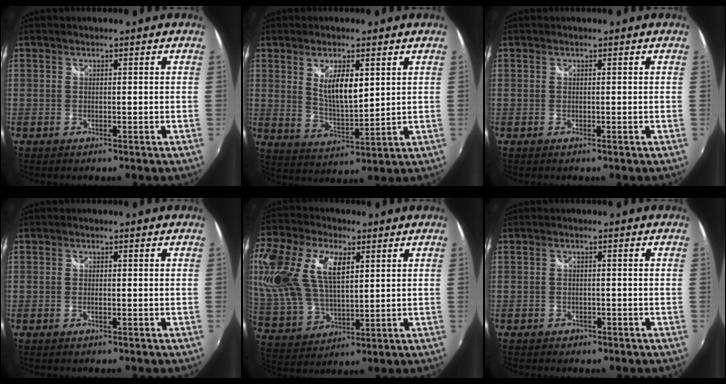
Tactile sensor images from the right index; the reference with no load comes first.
{"total": 7.8, "force": [2.7, 2.8, 6.8], "torque": [-0.118, -0.009, 0.055]}
{"total": 0.0}
{"total": 0.9, "force": [-0.3, 0.1, 0.8], "torque": [-0.016, 0.000, -0.007]}
{"total": 24.3, "force": [8.7, 13.7, 18.1], "torque": [-0.414, 0.044, 0.169]}
{"total": 1.8, "force": [-1.1, 1.3, 0.5], "torque": [-0.013, 0.000, -0.014]}